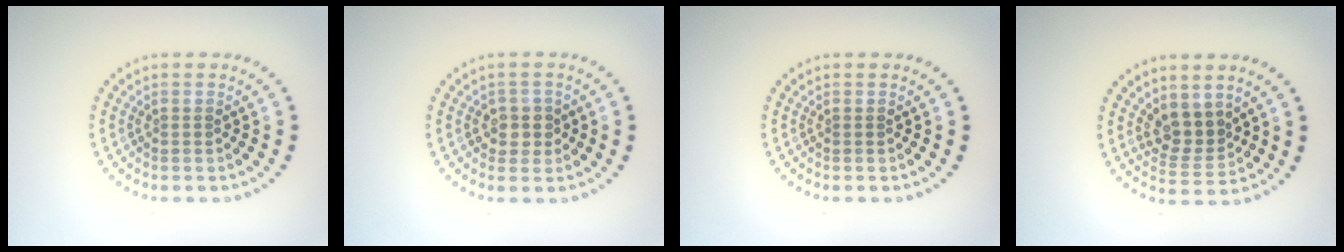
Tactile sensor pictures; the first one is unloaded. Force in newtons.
{"total": 1.9, "press": 1.8, "slide": 0.8}
{"total": 0.0}
{"total": 3.0, "press": 2.5, "slide": 1.7}